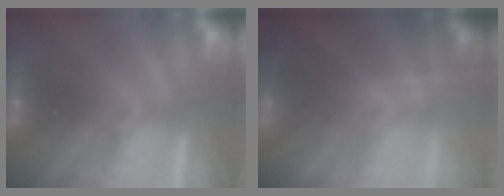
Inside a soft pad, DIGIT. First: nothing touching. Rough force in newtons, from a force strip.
{"total": 1.7}